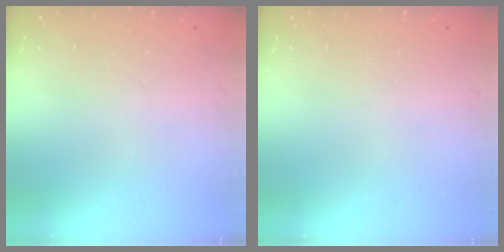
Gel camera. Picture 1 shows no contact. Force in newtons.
{"total": 0.0}